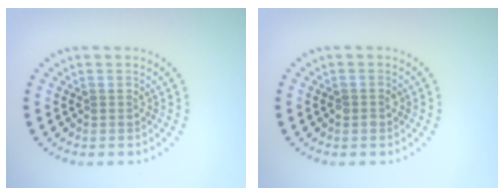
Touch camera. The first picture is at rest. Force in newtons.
{"total": 1.1, "press": 1.0, "slide": 0.2}